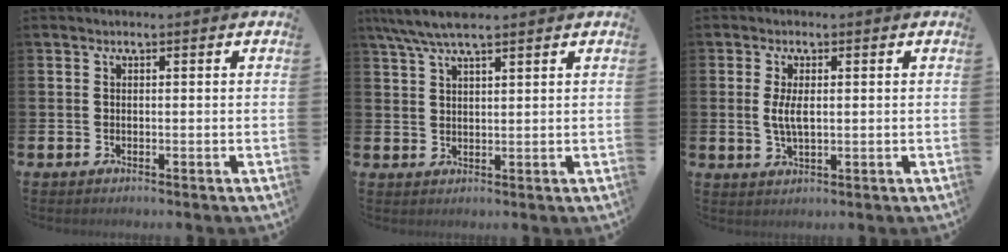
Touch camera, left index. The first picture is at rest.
{"total": 5.7, "force": [4.6, 1.3, 3.2], "torque": [-0.065, -0.010, 0.082]}
{"total": 3.4, "force": [0.5, 1.3, 3.1], "torque": [-0.056, 0.003, 0.005]}